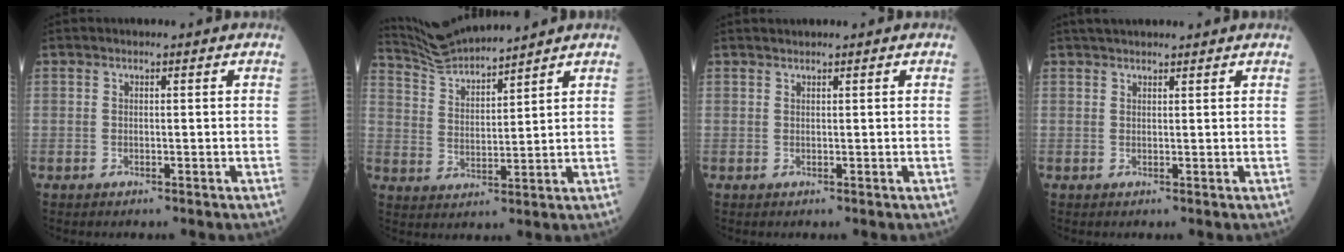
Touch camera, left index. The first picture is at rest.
{"total": 8.1, "force": [7.9, -1.0, 1.2], "torque": [-0.043, 0.012, 0.169]}
{"total": 0.0}
{"total": 5.1, "force": [4.6, 0.9, 2.1], "torque": [-0.027, 0.037, 0.069]}